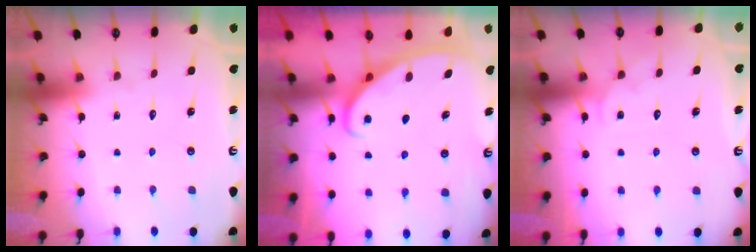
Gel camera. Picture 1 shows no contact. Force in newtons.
{"total": 3.0, "press": 2.9, "slide": 0.4}
{"total": 4.0, "press": 4.0, "slide": 0.4}